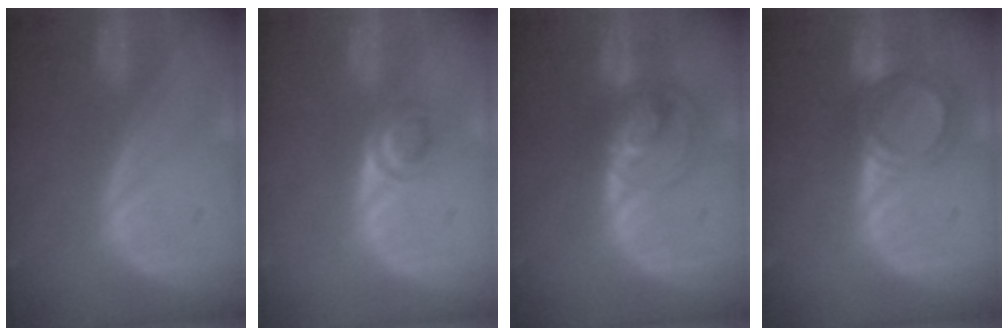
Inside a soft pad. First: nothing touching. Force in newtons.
{"total": 2.8, "press": 2.7, "slide": 1.0}
{"total": 7.5, "press": 6.2, "slide": 4.2}
{"total": 5.8, "press": 5.3, "slide": 2.4}